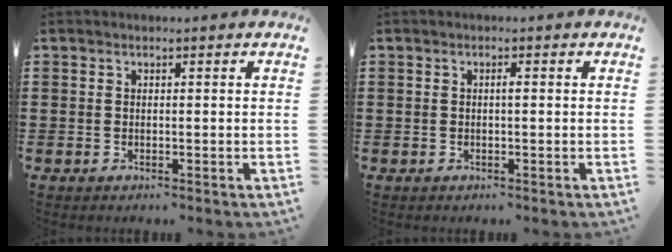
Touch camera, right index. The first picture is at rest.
{"total": 0.7, "force": [0.0, 0.1, 0.7], "torque": [-0.013, -0.003, 0.000]}